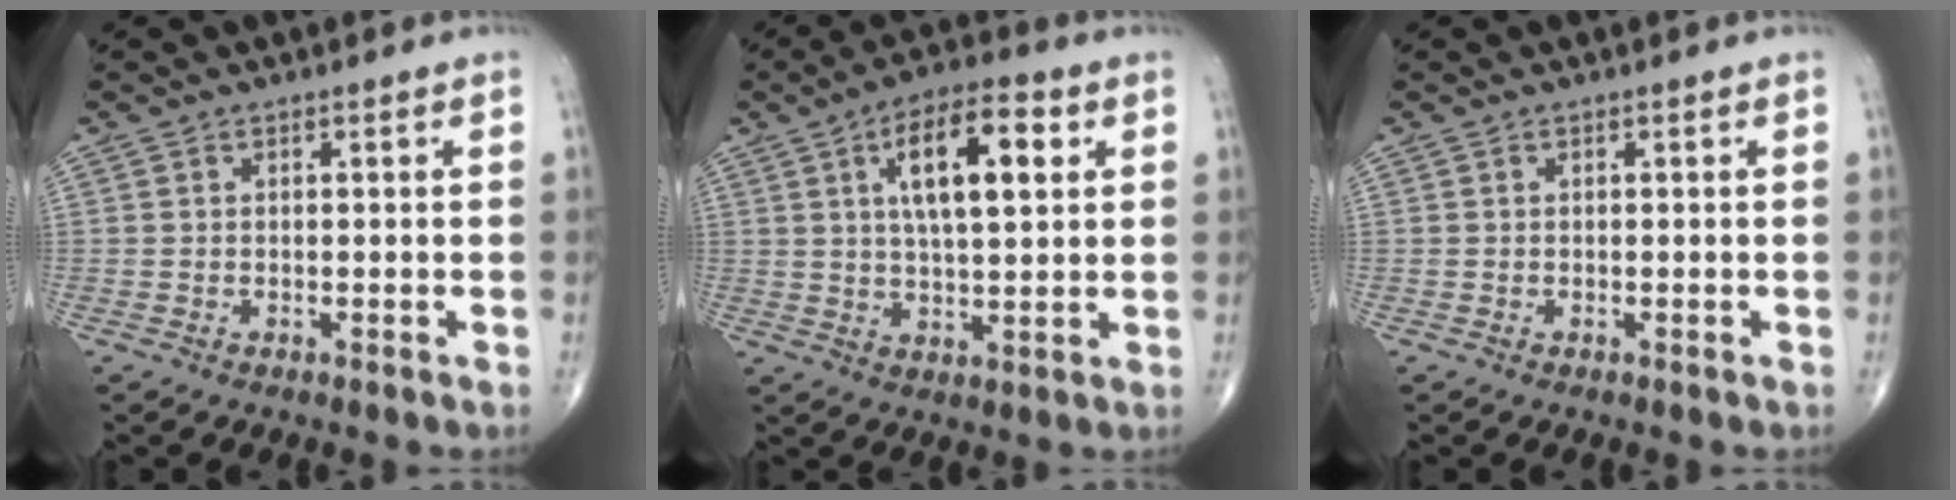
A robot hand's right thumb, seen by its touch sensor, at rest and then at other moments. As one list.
[{"total": 12.9, "force": [4.2, 5.0, 11.2], "torque": [-0.171, -0.001, 0.067]}, {"total": 0.0}]